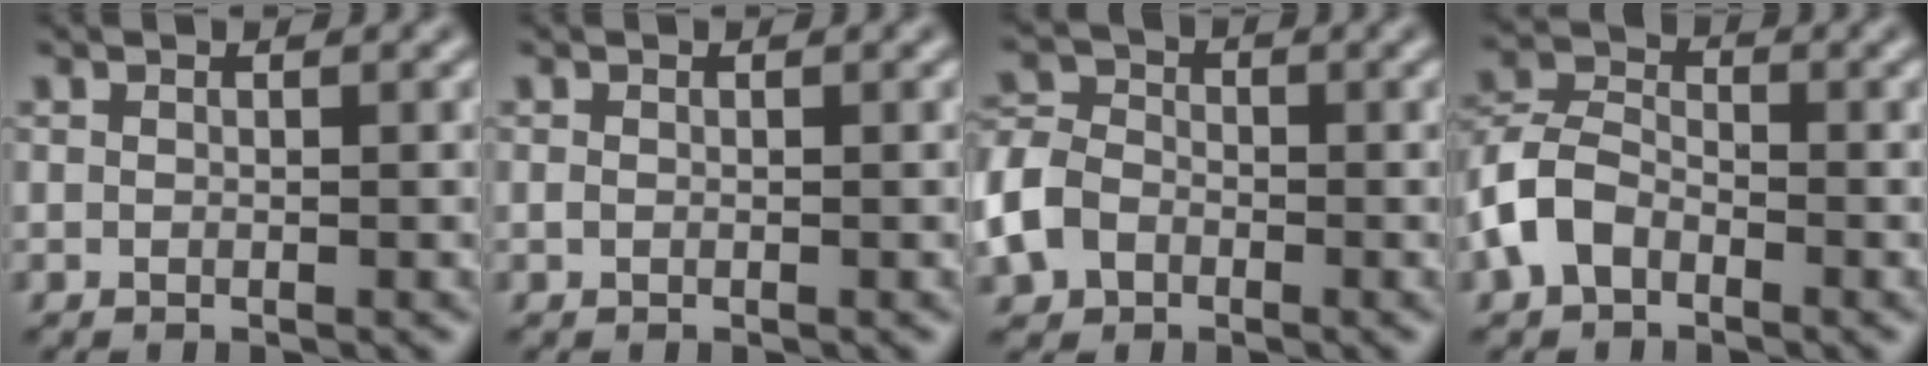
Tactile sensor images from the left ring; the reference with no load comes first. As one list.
[{"total": 0.0}, {"total": 5.1, "force": [-2.2, 3.8, 2.6], "torque": [-0.068, -0.002, -0.057]}, {"total": 4.7, "force": [-2.2, 3.0, 2.8], "torque": [-0.063, 0.007, -0.056]}]